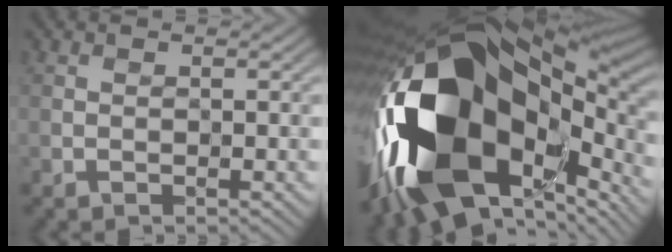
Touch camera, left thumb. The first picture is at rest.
{"total": 22.2, "force": [-4.5, 12.9, 17.5], "torque": [-0.373, -0.050, -0.060]}